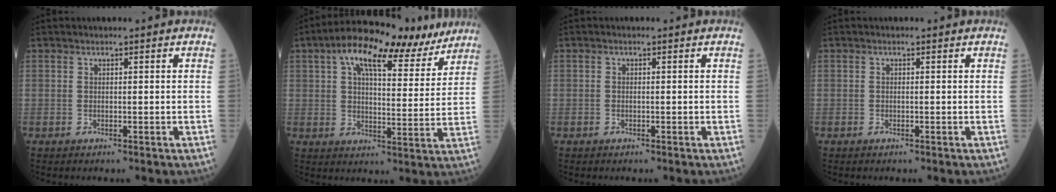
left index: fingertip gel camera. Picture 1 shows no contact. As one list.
[{"total": 14.9, "force": [10.2, 4.9, 9.6], "torque": [-0.147, 0.031, 0.154]}, {"total": 0.0}, {"total": 0.0}]